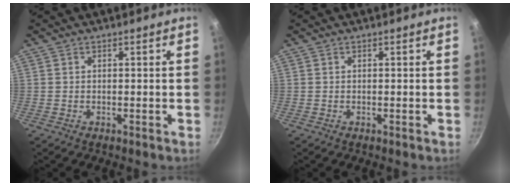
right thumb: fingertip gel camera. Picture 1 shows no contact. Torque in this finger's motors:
{"motor_torque": [-0.02, 0.01, -0.21, 0.21, 0.00]}